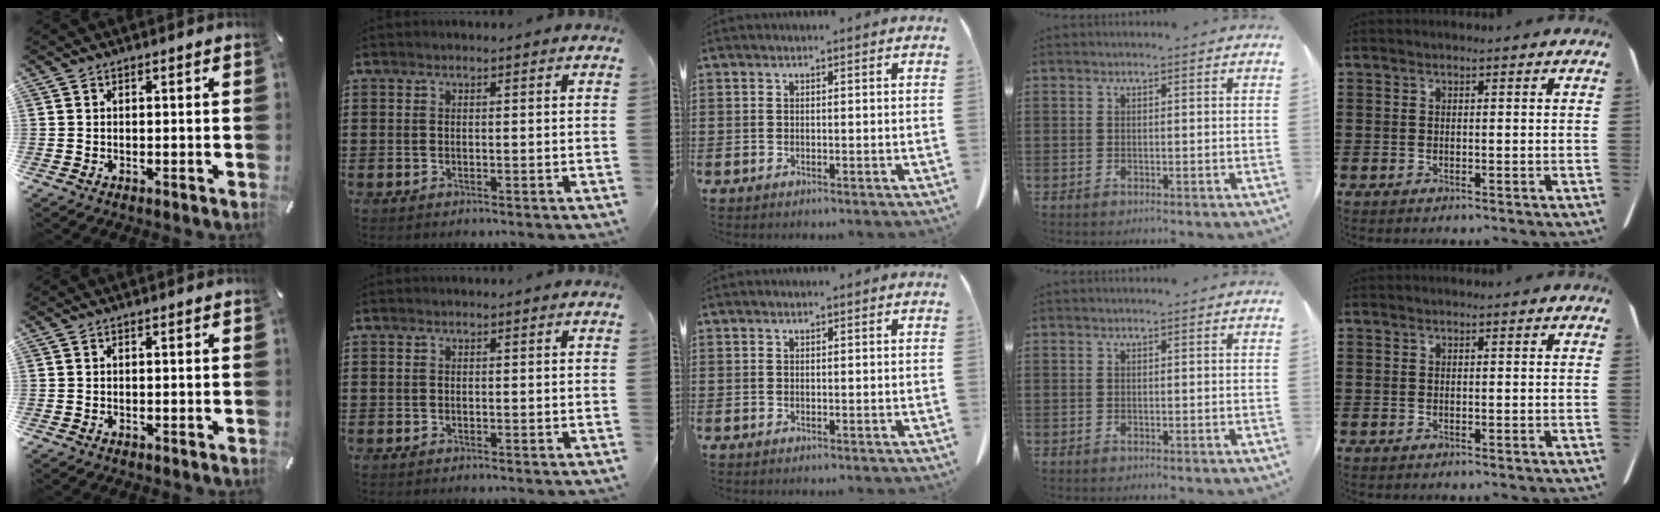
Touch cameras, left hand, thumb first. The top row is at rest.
{}